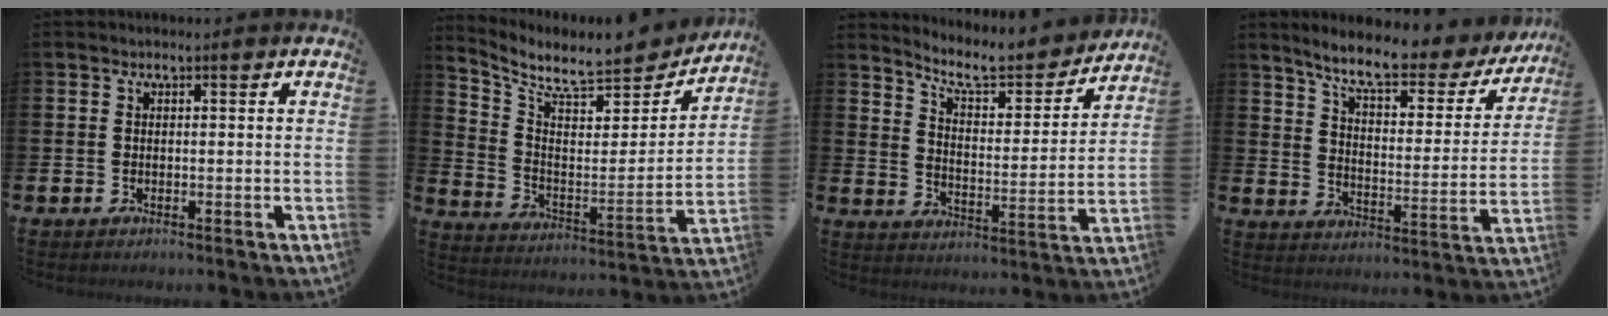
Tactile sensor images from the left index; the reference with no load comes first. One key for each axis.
{"total": 7.8, "fx": 7.0, "fy": 2.1, "fz": 2.8, "tx": -0.081, "ty": -0.061, "tz": 0.113}
{"total": 7.7, "fx": 7.1, "fy": 1.7, "fz": 2.5, "tx": -0.071, "ty": -0.053, "tz": 0.121}
{"total": 8.3, "fx": 7.1, "fy": 1.6, "fz": 3.9, "tx": -0.105, "ty": -0.044, "tz": 0.117}